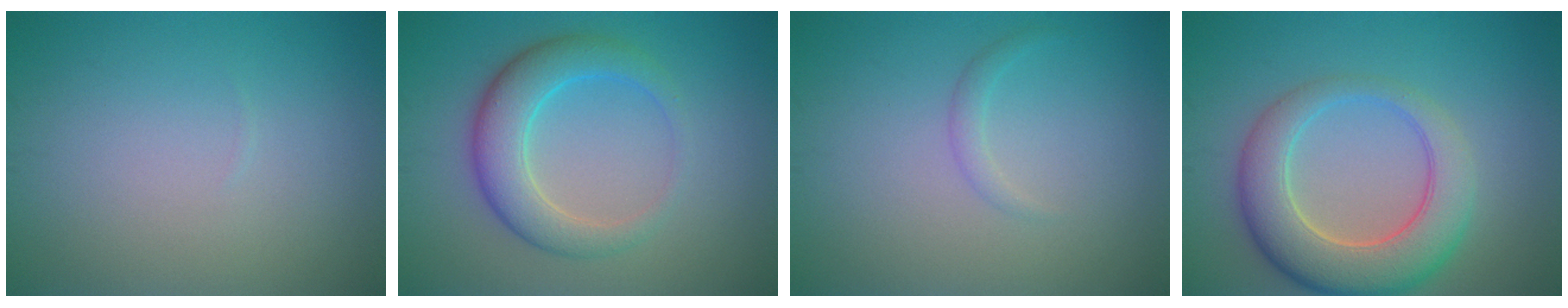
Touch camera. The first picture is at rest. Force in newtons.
{"total": 5.1, "press": 5.1, "slide": 0.2}
{"total": 1.0, "press": 1.0, "slide": 0.1}
{"total": 7.4, "press": 7.3, "slide": 0.5}